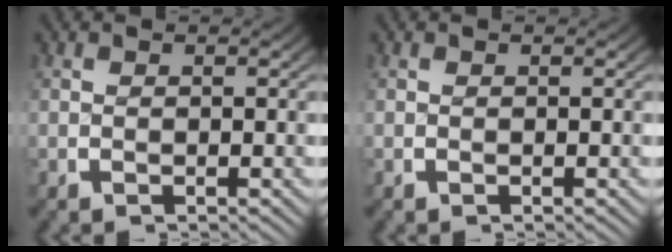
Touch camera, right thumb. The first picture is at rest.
{"total": 0.0}